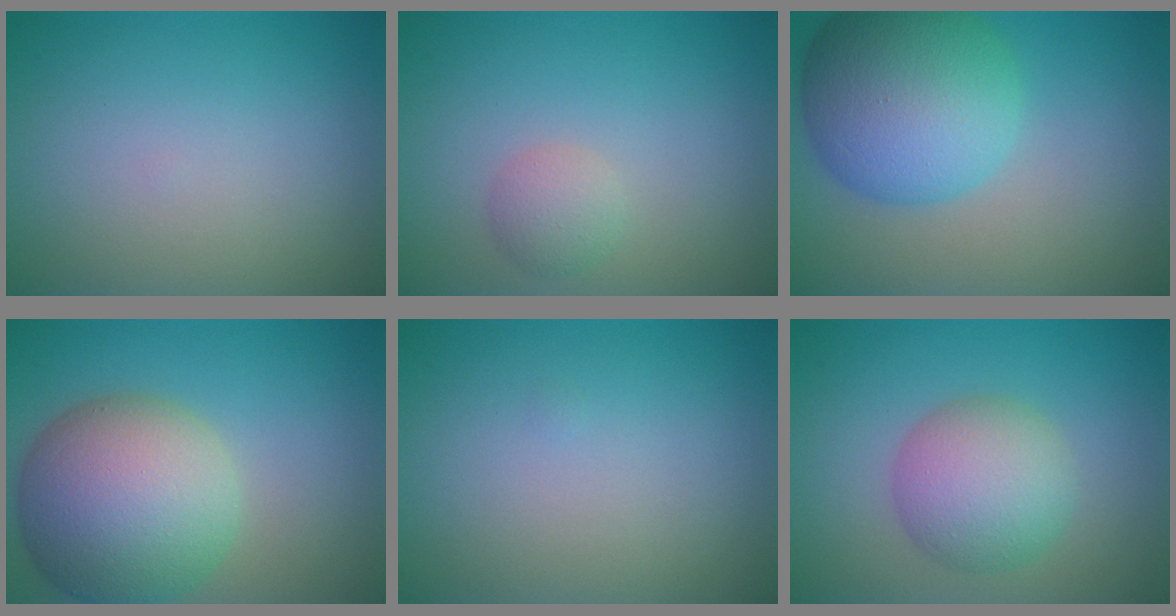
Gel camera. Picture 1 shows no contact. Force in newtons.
{"total": 1.8, "press": 1.8, "slide": 0.1}
{"total": 10.5, "press": 10.4, "slide": 0.3}
{"total": 11.4, "press": 11.4, "slide": 0.6}
{"total": 0.0}
{"total": 5.4, "press": 5.4, "slide": 0.1}